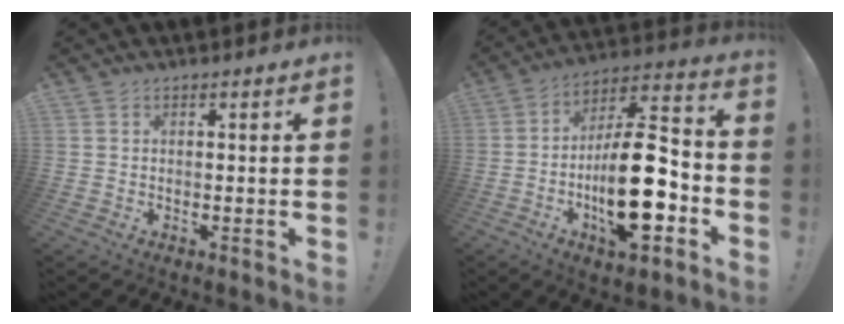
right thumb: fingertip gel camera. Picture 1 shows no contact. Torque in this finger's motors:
{"motor_torque": [2.29, 2.42, 1.38, -1.38, 0.53]}